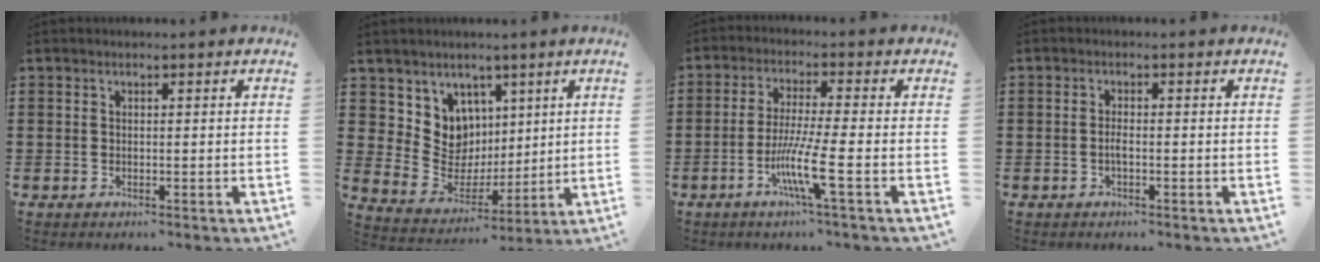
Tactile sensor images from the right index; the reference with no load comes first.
{"total": 8.3, "force": [3.3, 7.5, 1.4], "torque": [-0.064, -0.030, 0.070]}
{"total": 8.0, "force": [-3.1, -0.1, 7.4], "torque": [-0.151, -0.020, -0.060]}
{"total": 1.7, "force": [-0.6, 0.1, 1.6], "torque": [-0.039, -0.005, -0.014]}